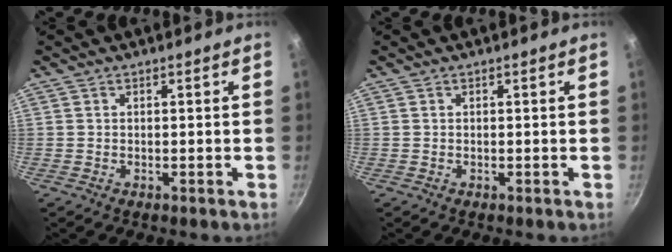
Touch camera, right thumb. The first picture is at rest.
{"total": 0.0}